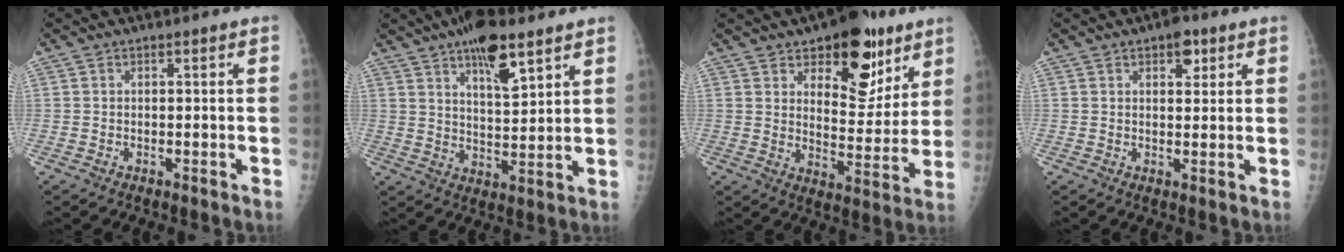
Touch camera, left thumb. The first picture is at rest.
{"total": 11.3, "force": [6.9, 3.9, 8.0], "torque": [-0.111, -0.034, 0.114]}
{"total": 16.3, "force": [9.1, 8.4, 10.6], "torque": [-0.086, -0.050, 0.134]}
{"total": 4.1, "force": [2.2, 2.2, 2.6], "torque": [-0.016, -0.007, 0.026]}